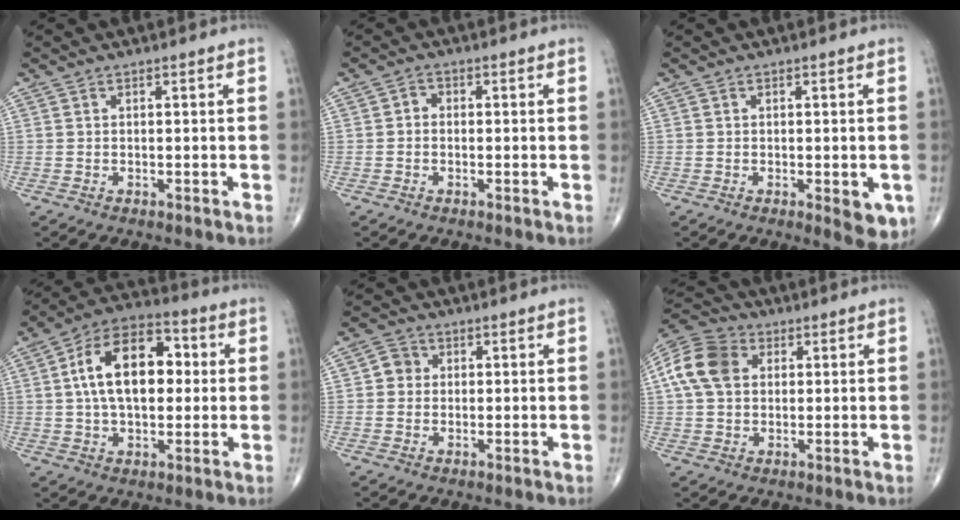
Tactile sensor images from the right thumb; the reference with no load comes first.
{"total": 1.8, "force": [-0.3, 1.5, 0.9], "torque": [0.000, 0.008, -0.012]}
{"total": 5.4, "force": [-1.6, 2.1, 4.7], "torque": [-0.044, -0.009, -0.016]}
{"total": 16.7, "force": [2.3, 9.8, 13.3], "torque": [-0.201, 0.025, 0.030]}
{"total": 3.2, "force": [0.3, 3.0, 1.0], "torque": [0.001, 0.006, -0.001]}
{"total": 11.1, "force": [2.4, 8.4, 6.9], "torque": [-0.130, 0.017, 0.036]}